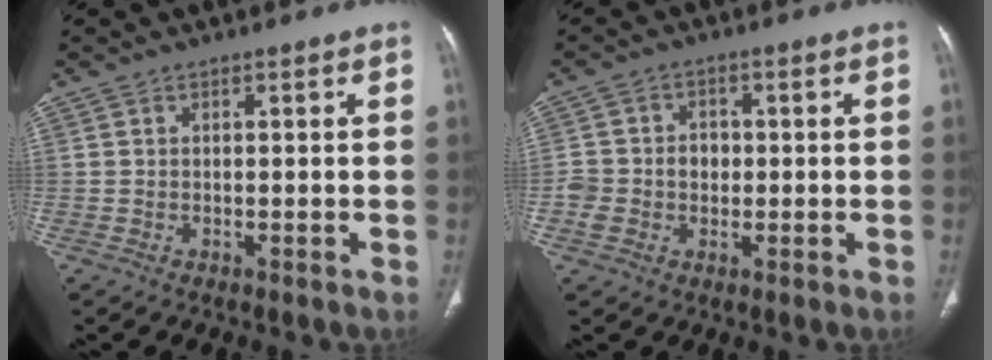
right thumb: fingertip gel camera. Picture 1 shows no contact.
{"total": 6.2, "force": [-0.7, 5.3, 3.3], "torque": [-0.043, 0.020, -0.013]}